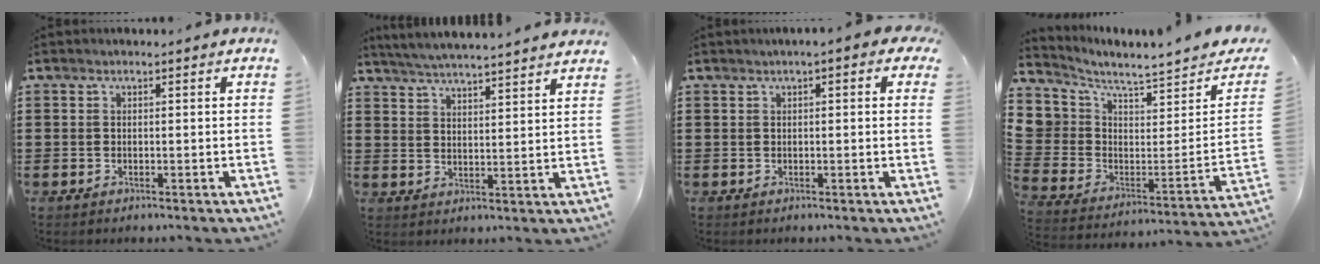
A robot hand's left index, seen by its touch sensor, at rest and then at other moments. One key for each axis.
{"total": 4.9, "fx": 4.8, "fy": -0.7, "fz": 0.8, "tx": -0.034, "ty": -0.025, "tz": 0.083}
{"total": 1.2, "fx": 0.3, "fy": 0.5, "fz": 1.1, "tx": -0.023, "ty": 0.004, "tz": 0.004}
{"total": 3.1, "fx": 2.5, "fy": 1.7, "fz": -0.3, "tx": -0.031, "ty": -0.042, "tz": 0.039}